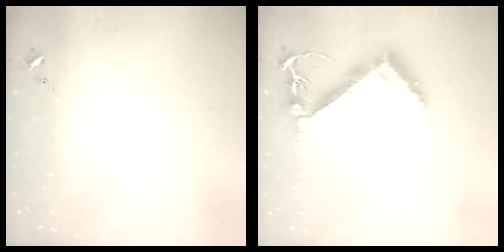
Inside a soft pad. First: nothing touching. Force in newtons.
{"total": 7.8, "press": 7.7, "slide": 1.0}